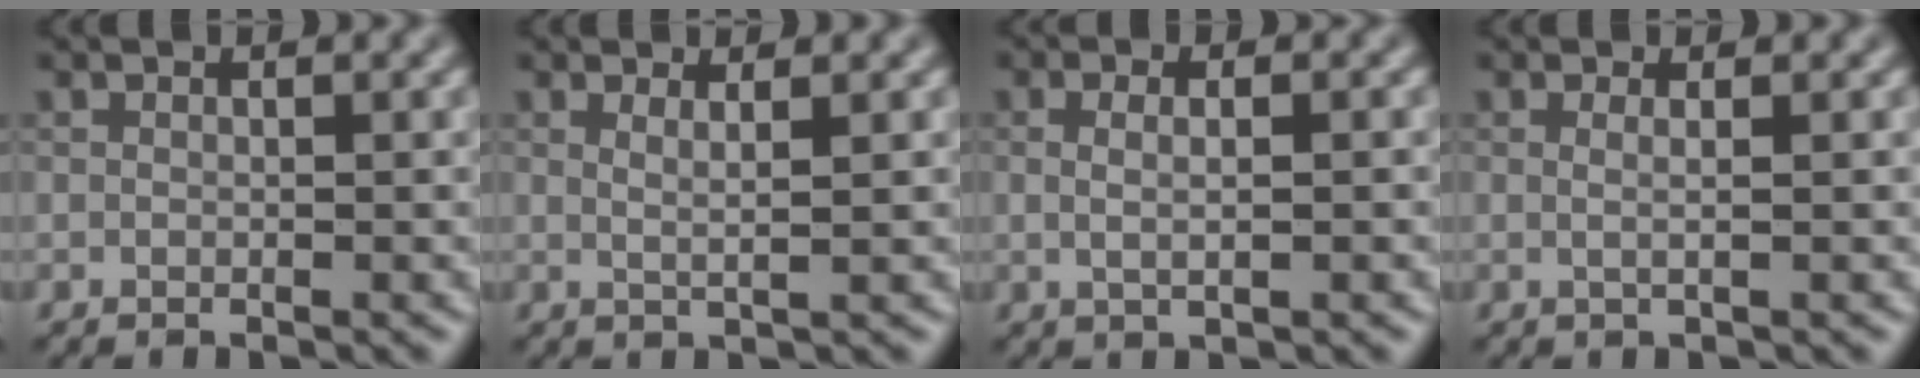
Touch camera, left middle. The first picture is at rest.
{"total": 1.5, "force": [0.5, 0.5, 1.3], "torque": [-0.013, 0.002, 0.006]}
{"total": 2.9, "force": [0.7, 1.4, 2.4], "torque": [-0.019, 0.015, -0.006]}
{"total": 1.2, "force": [0.0, 0.5, 1.2], "torque": [-0.014, 0.000, -0.007]}